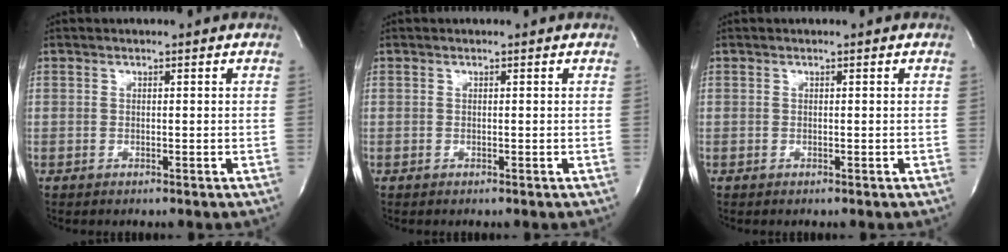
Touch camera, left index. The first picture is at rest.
{"total": 0.0}
{"total": 0.0}